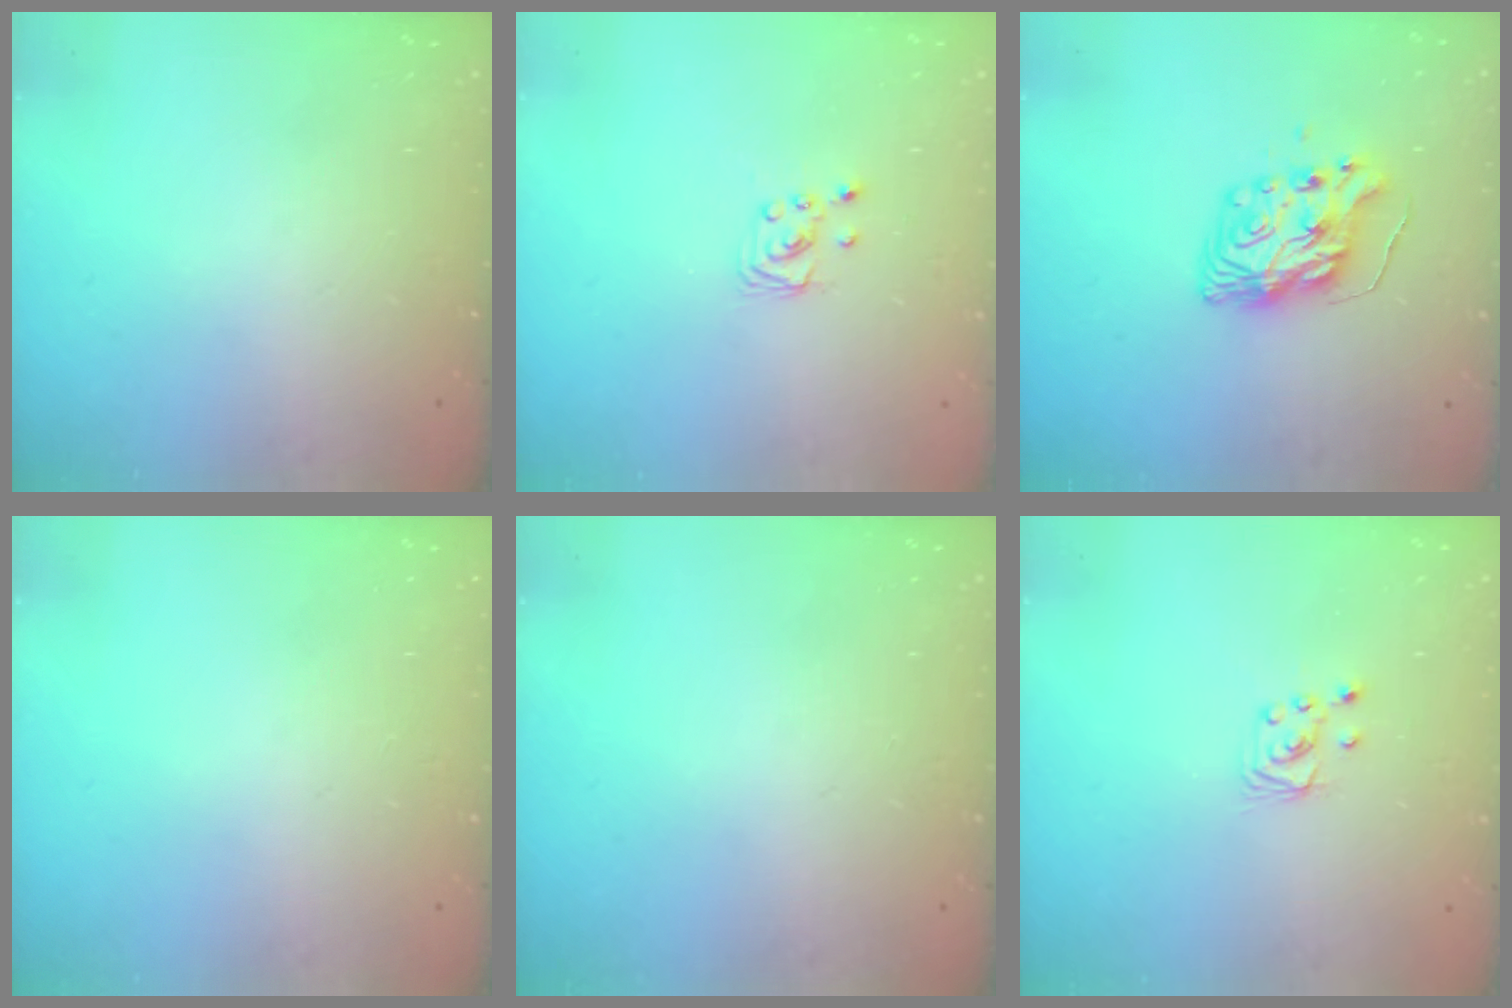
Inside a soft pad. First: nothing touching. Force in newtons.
{"total": 2.2, "press": 2.2, "slide": 0.2}
{"total": 10.1, "press": 10.0, "slide": 1.1}
{"total": 0.0}
{"total": 0.0}
{"total": 3.0, "press": 3.0, "slide": 0.2}